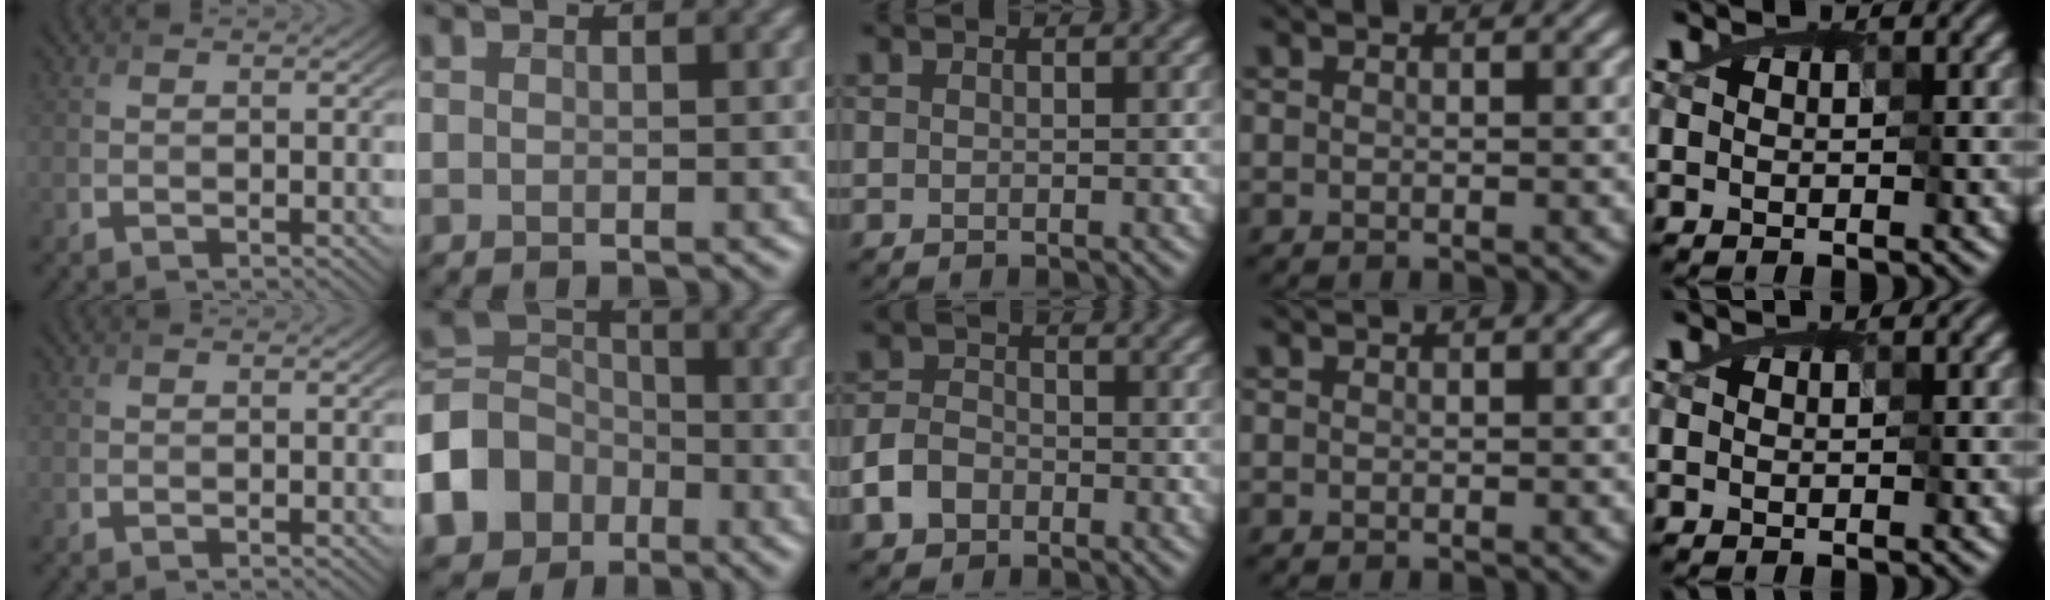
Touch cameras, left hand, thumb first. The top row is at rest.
{"index": {"total": 8.1, "force": [-3.5, 6.4, 3.5], "torque": [-0.080, 0.001, -0.083]}, "middle": {"total": 3.5, "force": [-2.0, 2.4, 1.5], "torque": [-0.035, 0.004, -0.046]}}